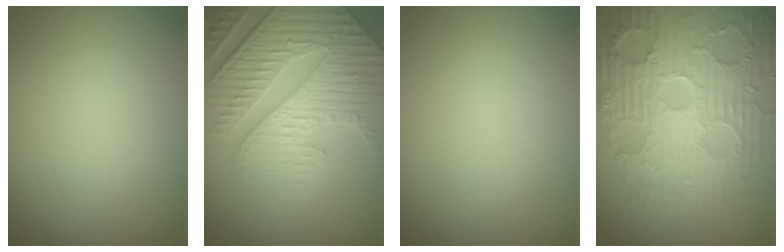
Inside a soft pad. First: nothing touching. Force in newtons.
{"total": 8.0, "press": 5.8, "slide": 5.5}
{"total": 0.0}
{"total": 7.5, "press": 6.1, "slide": 4.3}